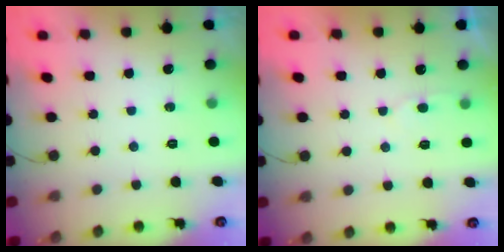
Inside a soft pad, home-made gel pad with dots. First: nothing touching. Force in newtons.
{"total": 3.3, "press": 3.3, "slide": 0.4}